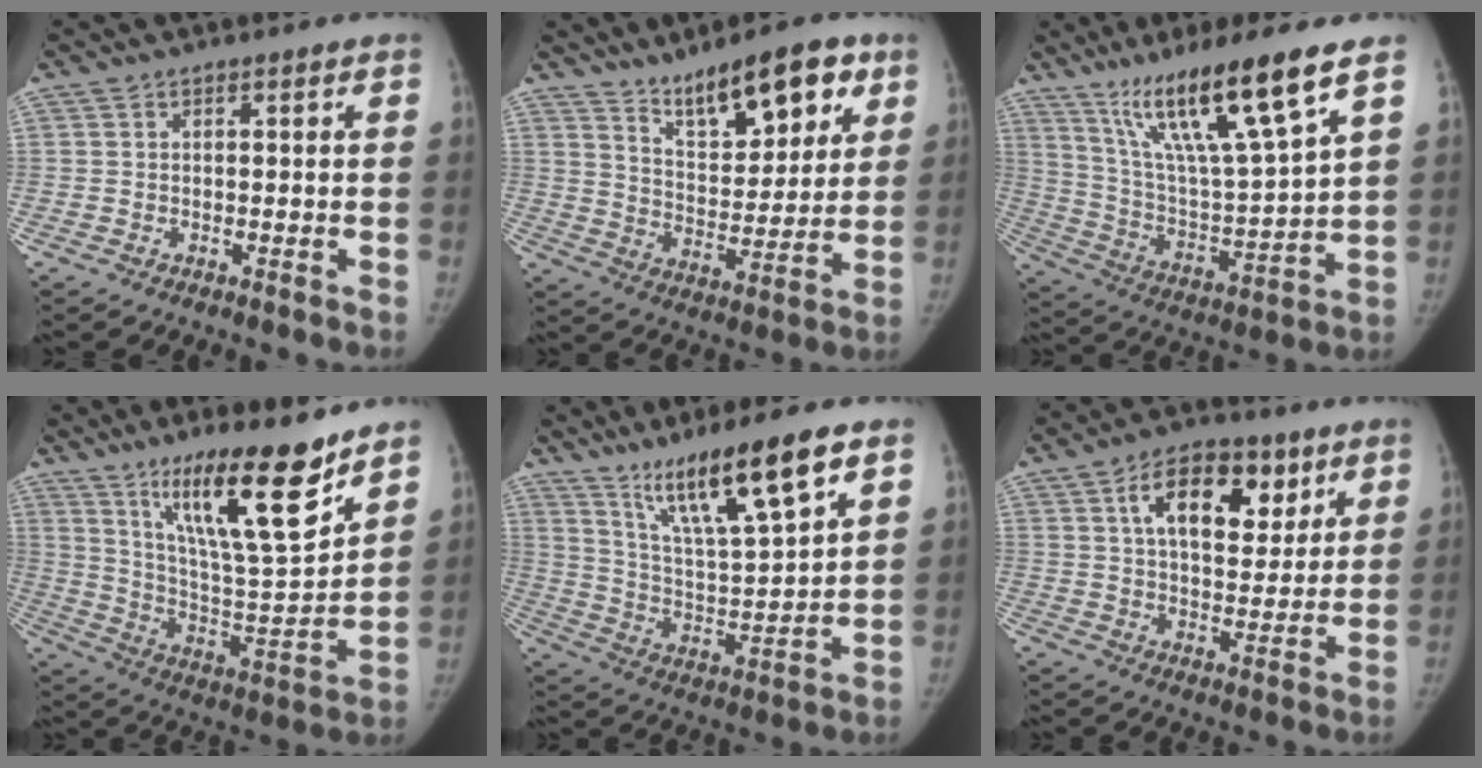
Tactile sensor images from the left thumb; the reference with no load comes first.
{"total": 15.2, "force": [9.4, 5.9, 10.4], "torque": [-0.122, -0.046, 0.160]}
{"total": 19.1, "force": [12.1, 1.4, 14.7], "torque": [-0.248, -0.056, 0.222]}
{"total": 20.1, "force": [13.1, 3.9, 14.7], "torque": [-0.215, -0.084, 0.229]}
{"total": 16.9, "force": [10.8, 2.4, 12.8], "torque": [-0.213, -0.055, 0.201]}
{"total": 14.6, "force": [6.4, 8.3, 10.2], "torque": [-0.119, -0.015, 0.106]}